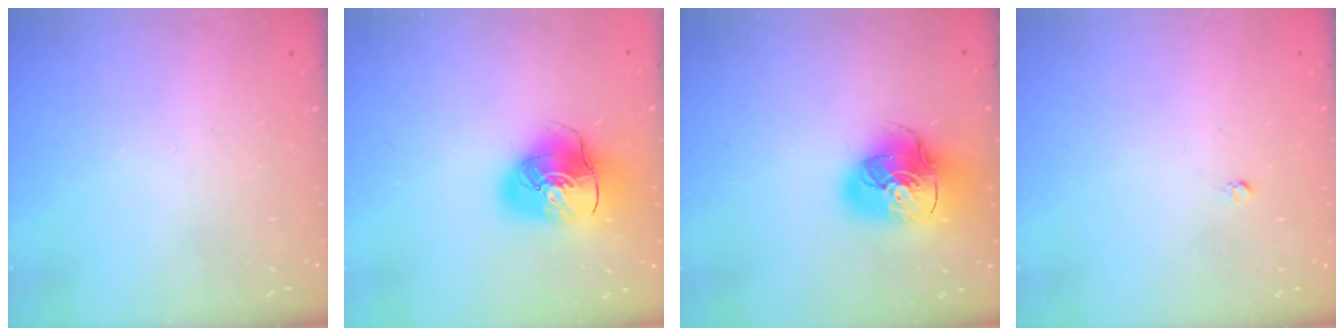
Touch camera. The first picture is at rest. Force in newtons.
{"total": 11.7, "press": 11.5, "slide": 1.8}
{"total": 17.4, "press": 17.2, "slide": 2.7}
{"total": 2.5, "press": 2.5, "slide": 0.2}